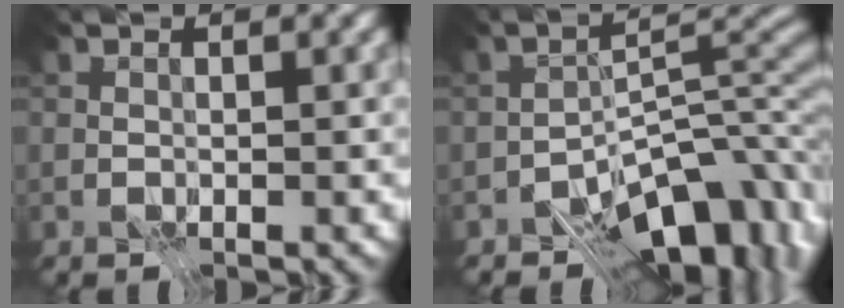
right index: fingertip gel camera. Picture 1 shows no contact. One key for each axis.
{"total": 11.4, "fx": -7.1, "fy": 5.3, "fz": 7.2, "tx": -0.081, "ty": -0.002, "tz": -0.119}